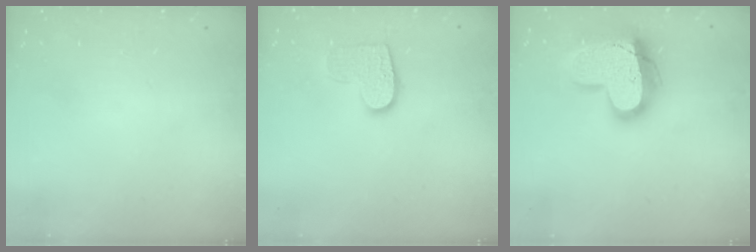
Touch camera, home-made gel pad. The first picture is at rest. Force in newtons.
{"total": 9.8, "press": 9.8, "slide": 0.3}
{"total": 19.3, "press": 19.2, "slide": 2.0}